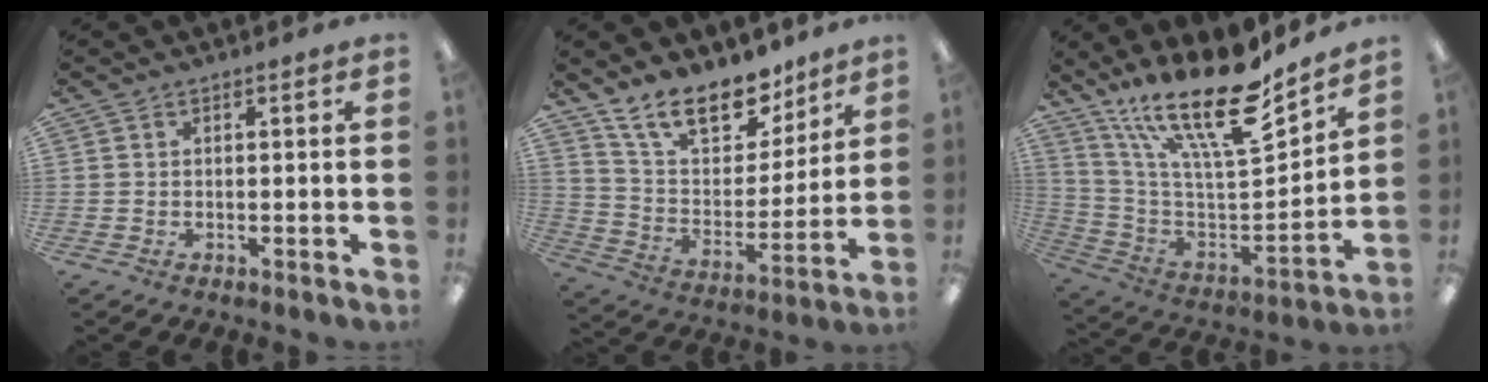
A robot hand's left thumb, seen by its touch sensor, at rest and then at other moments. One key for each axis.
{"total": 17.6, "fx": 13.0, "fy": 8.1, "fz": 8.6, "tx": -0.151, "ty": -0.075, "tz": 0.236}
{"total": 22.9, "fx": 16.6, "fy": 6.1, "fz": 14.6, "tx": -0.258, "ty": -0.124, "tz": 0.279}